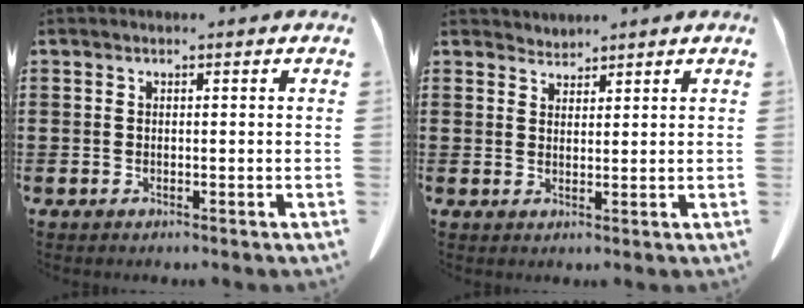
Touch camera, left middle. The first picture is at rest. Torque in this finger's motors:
{"motor_torque": [0.01, -0.12, -0.08, -0.02]}